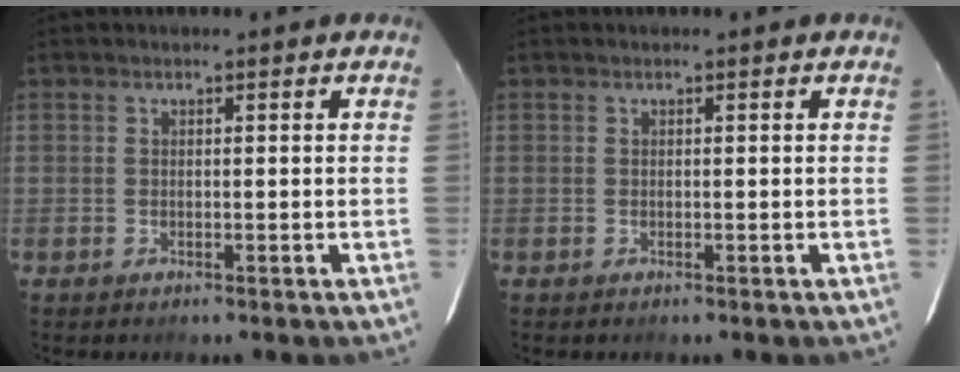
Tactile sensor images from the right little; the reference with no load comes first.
{"total": 0.0}